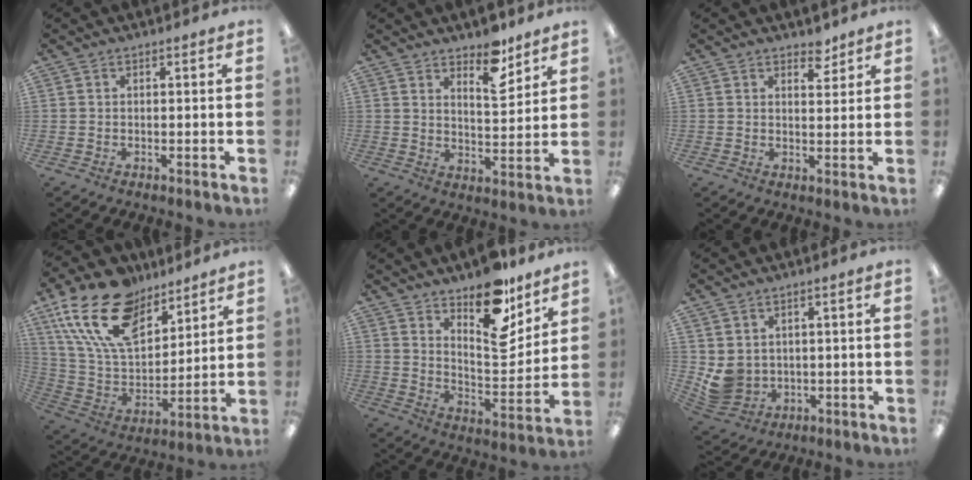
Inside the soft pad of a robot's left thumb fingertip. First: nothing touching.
{"total": 10.3, "force": [8.3, 4.0, 4.6], "torque": [-0.052, -0.060, 0.144]}
{"total": 4.1, "force": [3.5, 1.8, 1.4], "torque": [0.000, -0.022, 0.058]}
{"total": 21.7, "force": [13.5, 12.0, 12.1], "torque": [-0.252, -0.067, 0.248]}
{"total": 15.4, "force": [11.8, 6.0, 7.9], "torque": [-0.101, -0.092, 0.203]}
{"total": 5.7, "force": [1.8, 5.1, 1.8], "torque": [-0.050, -0.011, 0.040]}